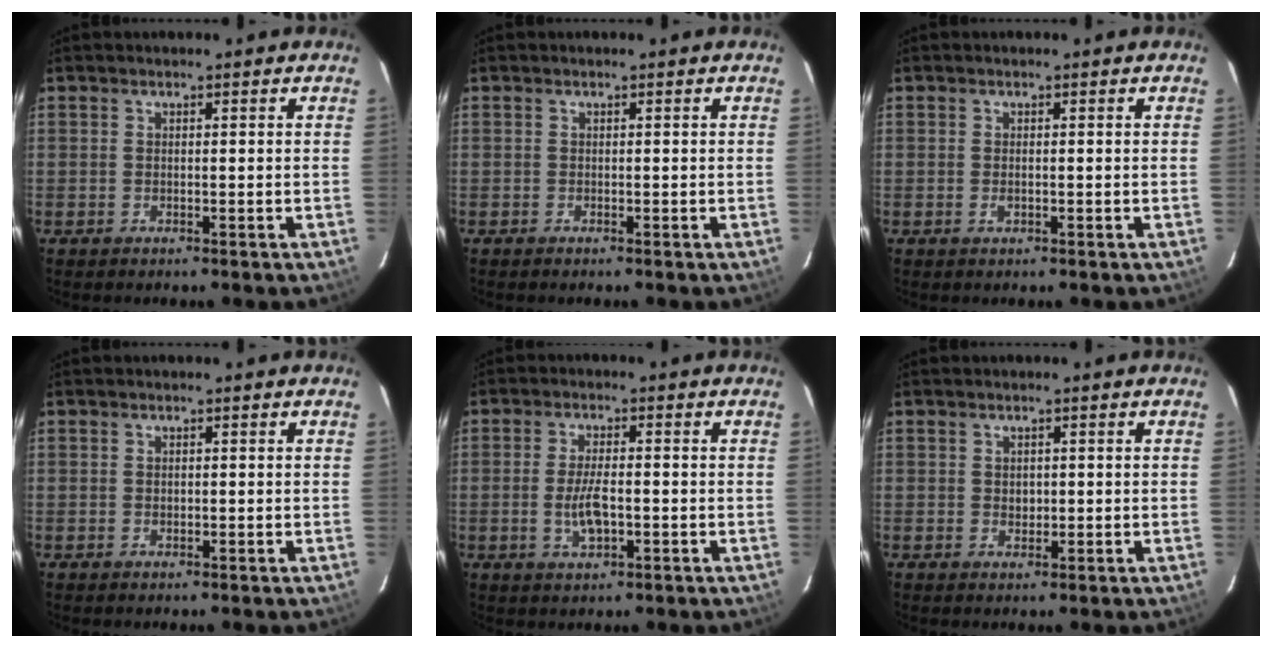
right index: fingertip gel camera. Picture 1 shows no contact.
{"total": 0.0}
{"total": 1.0, "force": [-0.2, 0.4, 0.9], "torque": [-0.018, 0.000, -0.002]}
{"total": 0.6, "force": [0.1, 0.4, 0.4], "torque": [-0.007, 0.002, 0.002]}
{"total": 5.5, "force": [-1.2, 2.0, 5.0], "torque": [-0.100, -0.003, -0.020]}
{"total": 1.5, "force": [0.2, 1.3, 0.7], "torque": [-0.009, 0.003, 0.004]}